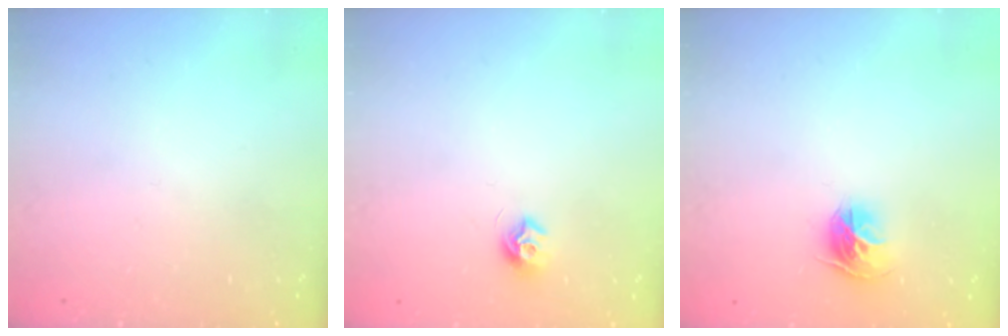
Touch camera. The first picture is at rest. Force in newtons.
{"total": 6.7, "press": 6.6, "slide": 0.6}
{"total": 9.9, "press": 9.8, "slide": 1.0}